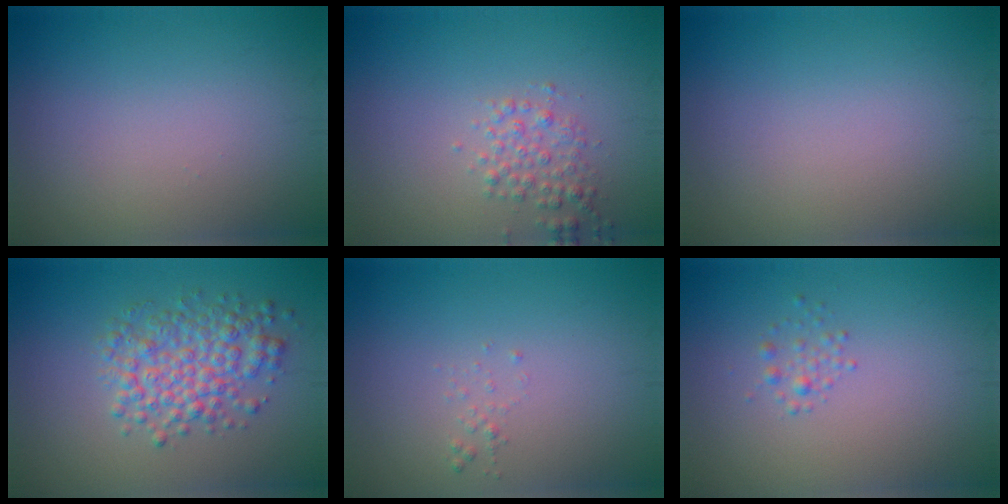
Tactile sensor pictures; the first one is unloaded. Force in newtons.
{"total": 2.0, "press": 2.0, "slide": 0.1}
{"total": 0.0}
{"total": 4.9, "press": 4.9, "slide": 0.1}
{"total": 0.6, "press": 0.6, "slide": 0.1}
{"total": 1.0, "press": 1.0, "slide": 0.0}